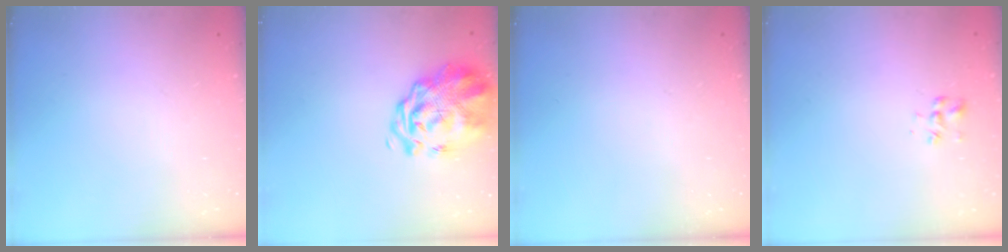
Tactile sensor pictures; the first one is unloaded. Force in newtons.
{"total": 4.4, "press": 4.1, "slide": 1.7}
{"total": 0.0}
{"total": 2.3, "press": 2.2, "slide": 0.7}